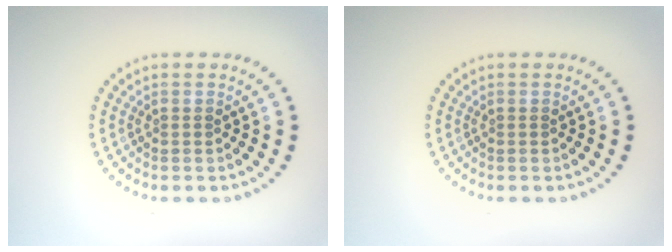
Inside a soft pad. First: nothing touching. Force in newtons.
{"total": 0.0}